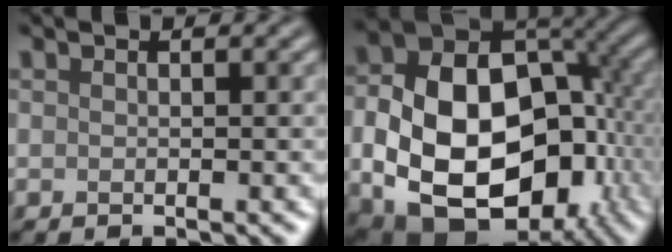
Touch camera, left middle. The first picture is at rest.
{"total": 17.3, "force": [-3.2, 12.2, 11.9], "torque": [-0.211, -0.033, -0.034]}